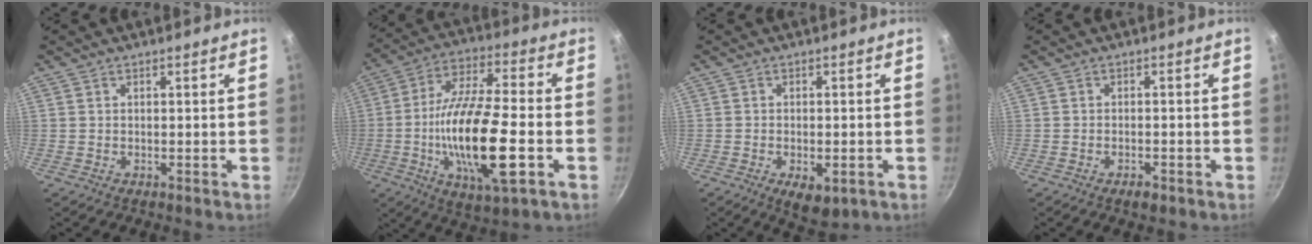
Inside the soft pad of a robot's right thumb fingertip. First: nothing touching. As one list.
[{"total": 20.8, "force": [-4.9, 6.4, 19.2], "torque": [-0.356, 0.016, -0.095]}, {"total": 6.4, "force": [-2.4, 3.1, 5.0], "torque": [-0.058, 0.003, -0.026]}, {"total": 2.3, "force": [-1.5, 0.9, 1.5], "torque": [-0.025, 0.010, -0.023]}]